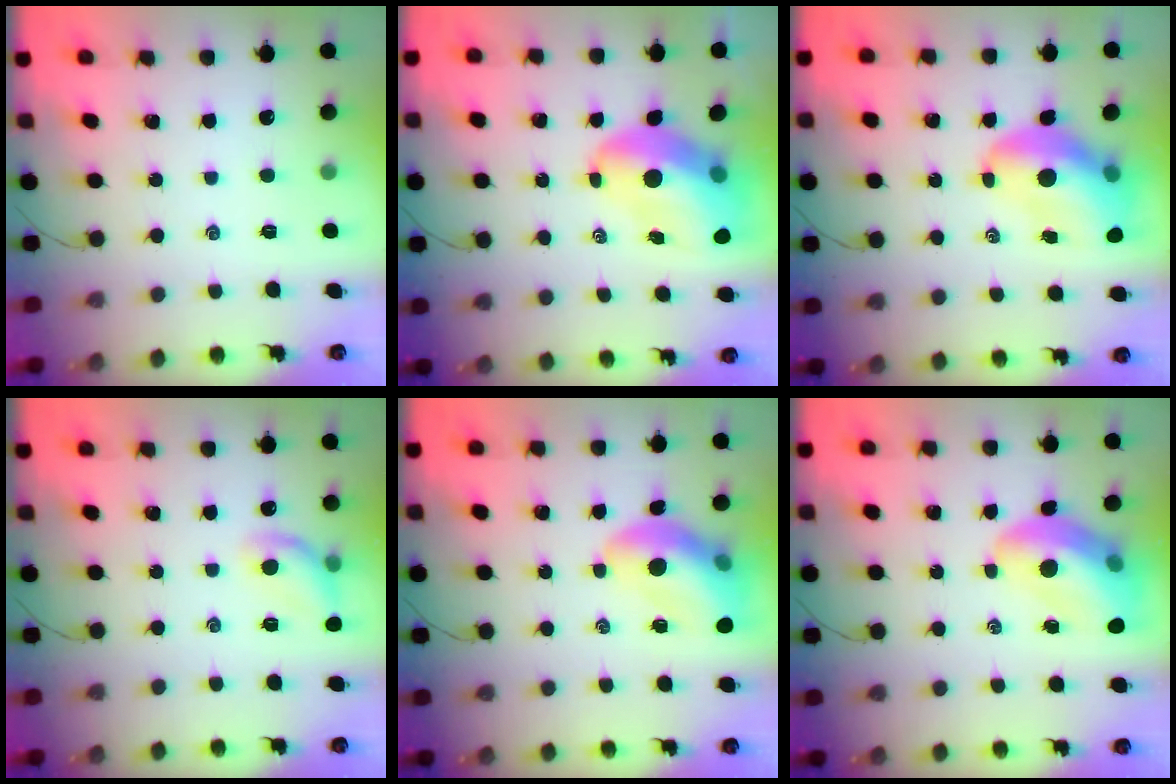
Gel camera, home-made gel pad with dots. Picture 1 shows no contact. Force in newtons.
{"total": 13.2, "press": 12.6, "slide": 3.7}
{"total": 13.9, "press": 13.3, "slide": 4.1}
{"total": 10.1, "press": 9.9, "slide": 2.0}
{"total": 13.6, "press": 12.9, "slide": 4.1}
{"total": 14.2, "press": 13.7, "slide": 3.7}